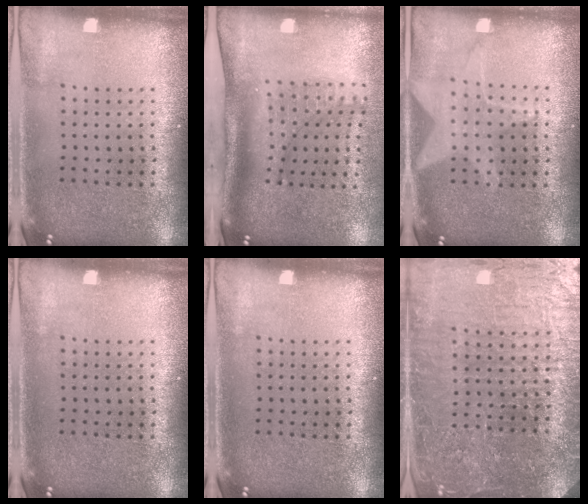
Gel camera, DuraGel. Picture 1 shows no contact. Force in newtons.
{"total": 2.1, "press": 1.5, "slide": 1.4}
{"total": 0.5, "press": 0.5, "slide": 0.0}
{"total": 0.0}
{"total": 0.0}
{"total": 5.4, "press": 4.9, "slide": 2.3}